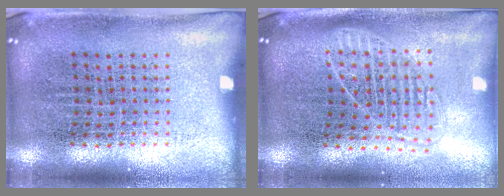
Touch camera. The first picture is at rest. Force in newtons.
{"total": 1.8, "press": 1.6, "slide": 1.0}